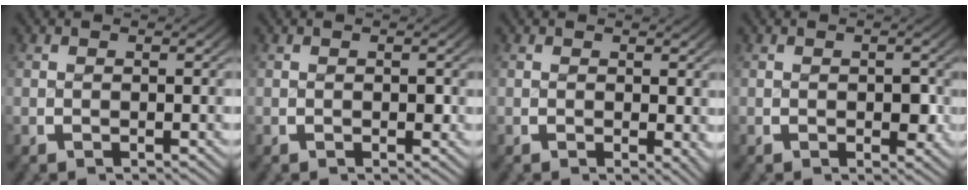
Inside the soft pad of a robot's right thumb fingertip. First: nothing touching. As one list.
[{"total": 0.7, "force": [0.1, 0.4, 0.6], "torque": [-0.008, -0.005, 0.002]}, {"total": 1.4, "force": [0.3, 0.7, 1.2], "torque": [-0.004, -0.005, 0.006]}, {"total": 1.9, "force": [-0.1, 1.1, 1.5], "torque": [-0.023, -0.010, 0.002]}]